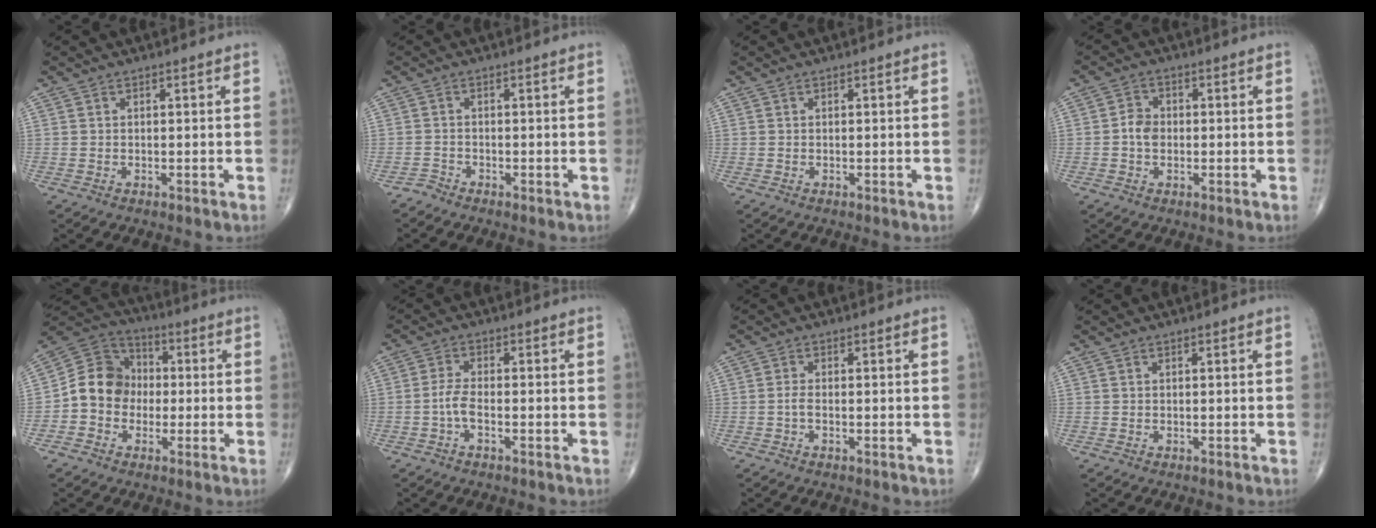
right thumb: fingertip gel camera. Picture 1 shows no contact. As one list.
[{"total": 1.2, "force": [-1.1, 0.4, -0.1], "torque": [0.004, -0.004, -0.027]}, {"total": 0.0}, {"total": 3.4, "force": [-0.5, 2.7, 2.0], "torque": [-0.025, 0.010, -0.016]}, {"total": 10.6, "force": [-1.5, 9.3, 4.9], "torque": [-0.062, 0.038, -0.041]}, {"total": 3.5, "force": [-1.3, 1.2, 3.1], "torque": [-0.071, 0.011, -0.030]}, {"total": 1.4, "force": [-0.4, 0.4, 1.2], "torque": [-0.028, 0.000, -0.012]}, {"total": 0.0}]